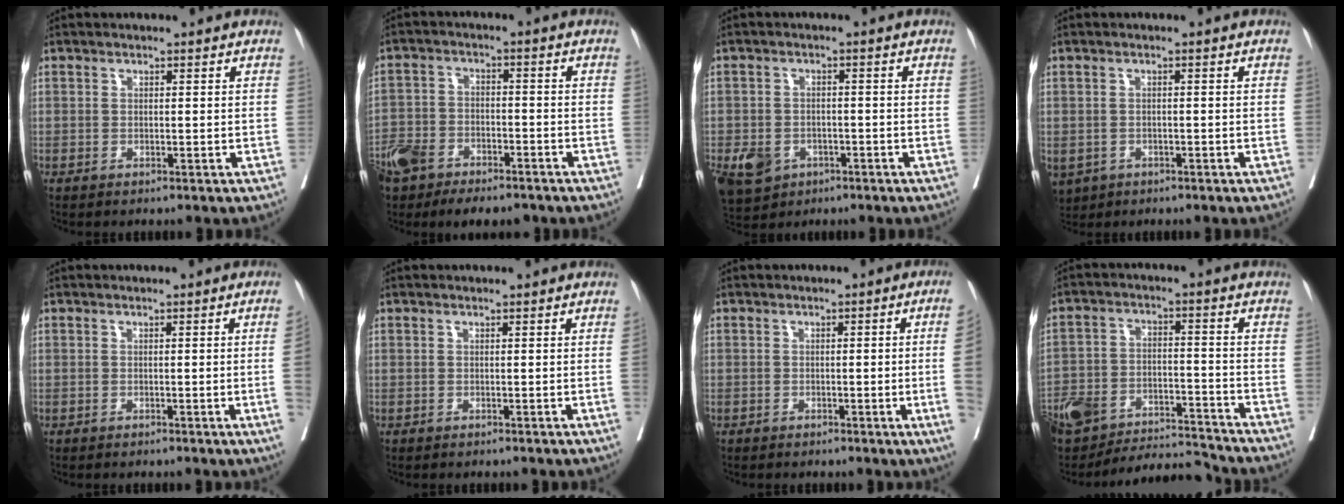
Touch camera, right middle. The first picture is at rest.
{"total": 12.5, "force": [-8.8, 6.5, 6.1], "torque": [-0.133, 0.008, -0.145]}
{"total": 8.9, "force": [-4.3, 6.9, 3.6], "torque": [-0.083, 0.001, -0.059]}
{"total": 7.2, "force": [-3.5, 5.8, 2.6], "torque": [-0.076, -0.003, -0.048]}
{"total": 3.1, "force": [-0.5, -1.2, 2.8], "torque": [-0.034, -0.005, -0.006]}
{"total": 0.6, "force": [-0.1, -0.2, 0.6], "torque": [-0.004, 0.001, -0.001]}
{"total": 7.6, "force": [-1.2, -1.9, 7.3], "torque": [-0.075, -0.012, -0.017]}
{"total": 14.8, "force": [-13.6, 3.8, 4.3], "torque": [-0.083, 0.026, -0.226]}